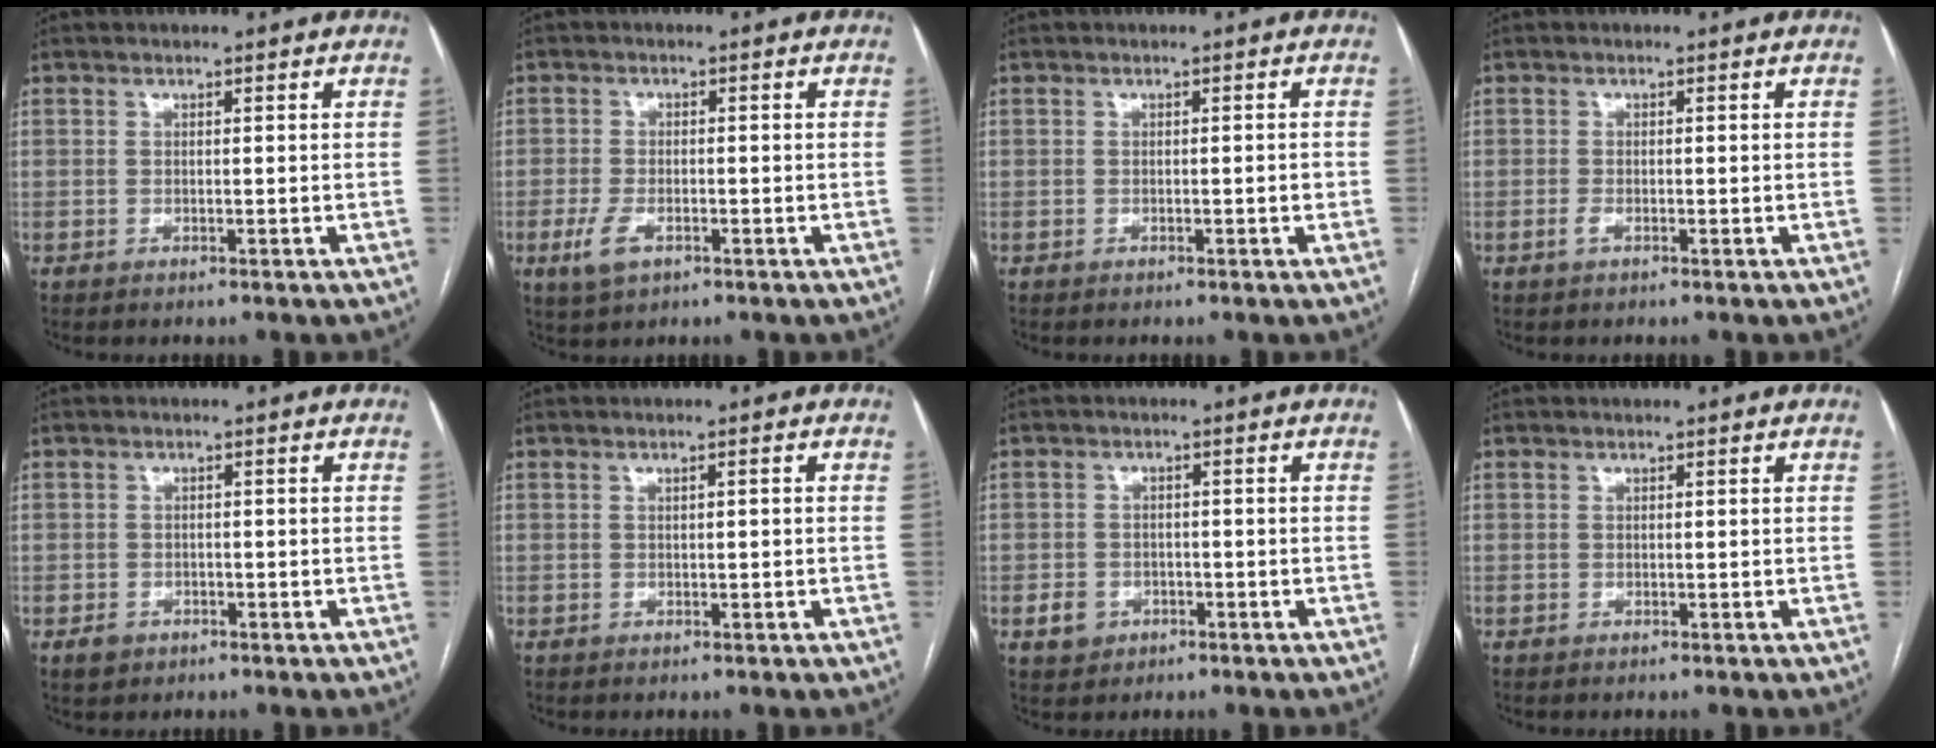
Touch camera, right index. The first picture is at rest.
{"total": 4.0, "force": [-1.7, 2.1, 3.0], "torque": [-0.071, -0.004, -0.027]}
{"total": 0.9, "force": [-0.3, 0.1, 0.9], "torque": [-0.013, 0.001, -0.002]}
{"total": 0.9, "force": [-0.5, 0.3, 0.7], "torque": [-0.017, -0.001, -0.007]}
{"total": 2.2, "force": [-1.1, 1.8, 0.5], "torque": [-0.009, 0.005, -0.012]}
{"total": 0.7, "force": [0.1, 0.1, 0.7], "torque": [-0.010, 0.001, 0.003]}
{"total": 3.3, "force": [-1.3, 2.9, 0.9], "torque": [-0.012, 0.008, -0.012]}
{"total": 0.0}